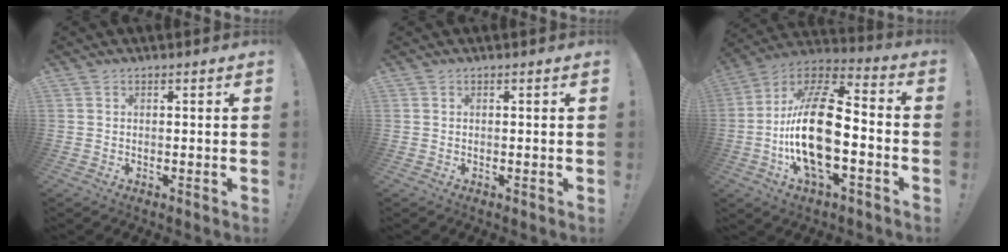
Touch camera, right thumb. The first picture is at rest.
{"total": 0.0}
{"total": 23.9, "force": [-4.3, 11.1, 20.7], "torque": [-0.404, 0.022, -0.072]}